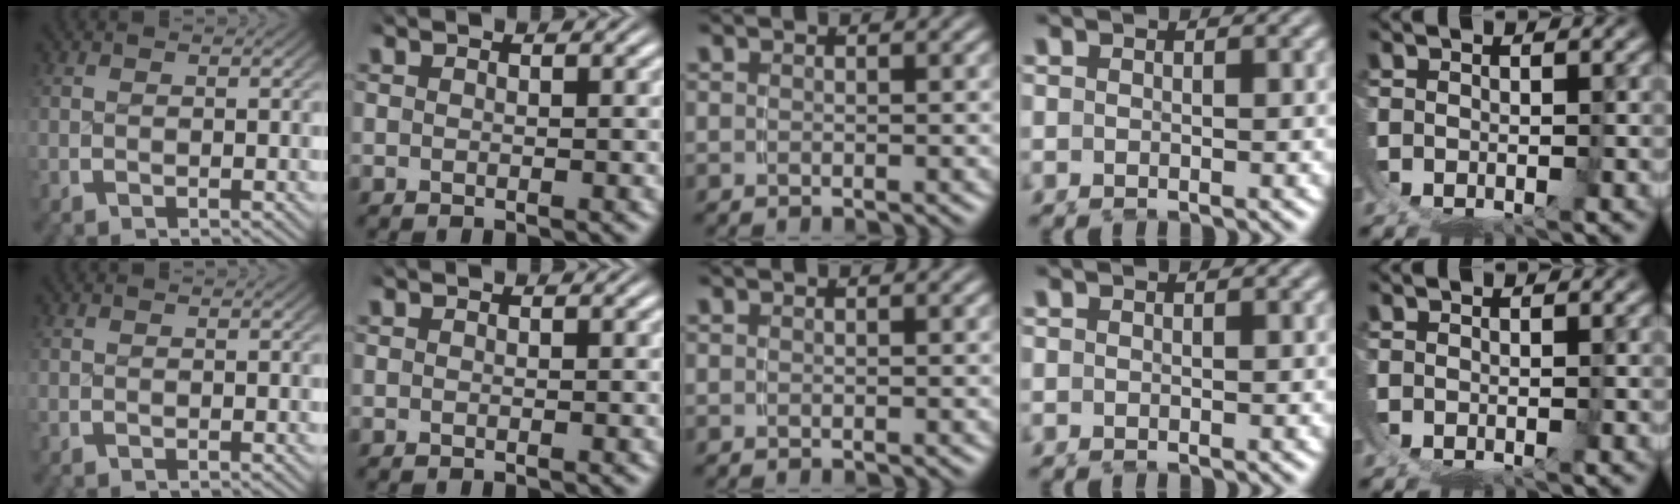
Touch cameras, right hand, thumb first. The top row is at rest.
{}